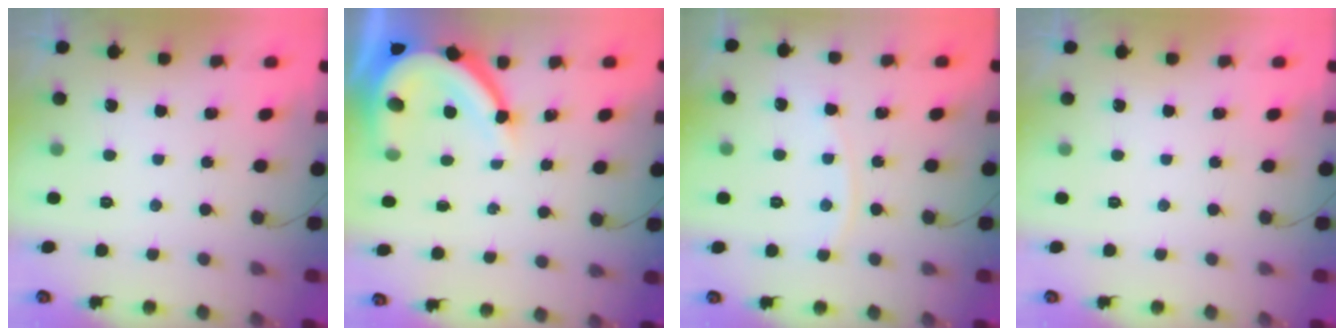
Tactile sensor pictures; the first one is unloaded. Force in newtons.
{"total": 11.1, "press": 11.1, "slide": 1.3}
{"total": 5.2, "press": 5.2, "slide": 0.3}
{"total": 0.0}